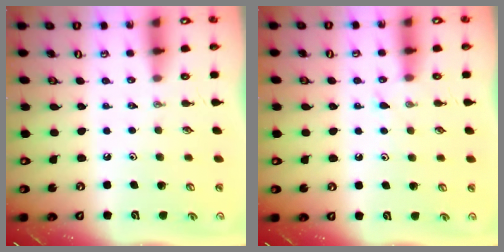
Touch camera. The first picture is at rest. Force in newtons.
{"total": 4.6, "press": 4.6, "slide": 0.5}